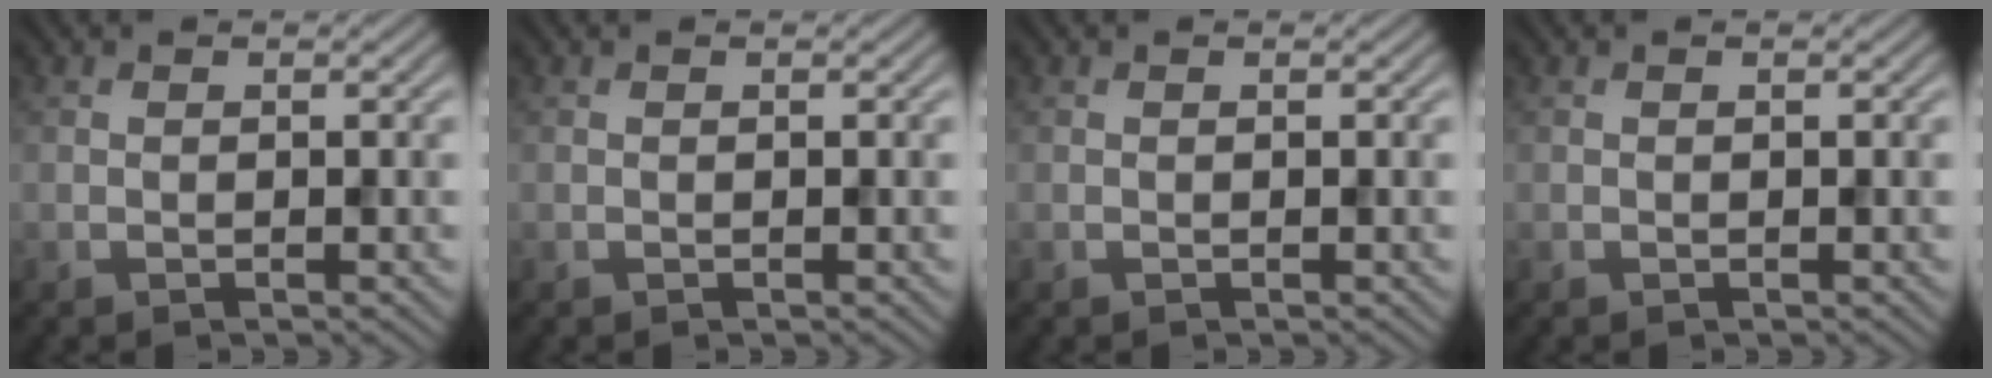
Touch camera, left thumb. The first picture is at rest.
{"total": 0.0}
{"total": 0.0}
{"total": 0.0}